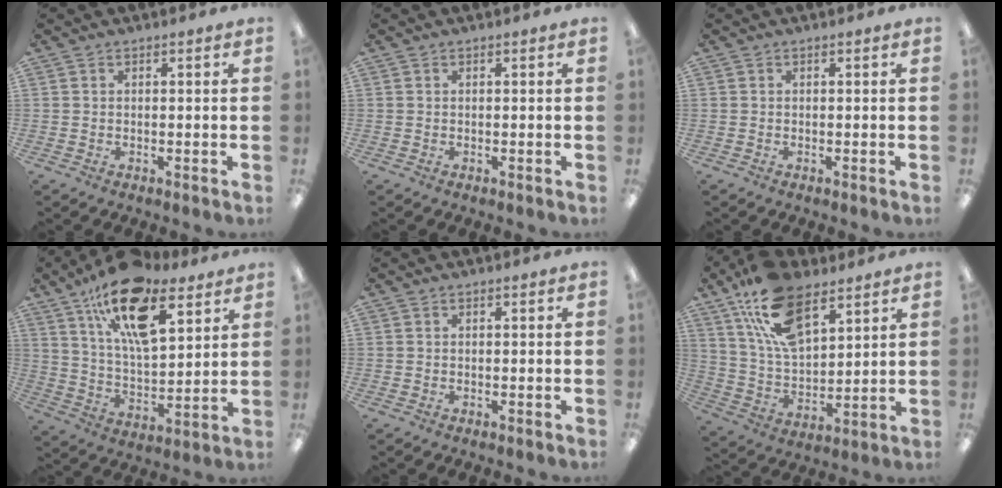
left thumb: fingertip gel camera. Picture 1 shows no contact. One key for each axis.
{"total": 0.0}
{"total": 0.0}
{"total": 20.5, "fx": 12.4, "fy": 8.7, "fz": 13.8, "tx": -0.235, "ty": -0.055, "tz": 0.214}
{"total": 0.0}
{"total": 18.5, "fx": 10.9, "fy": 9.5, "fz": 11.6, "tx": -0.225, "ty": -0.035, "tz": 0.199}